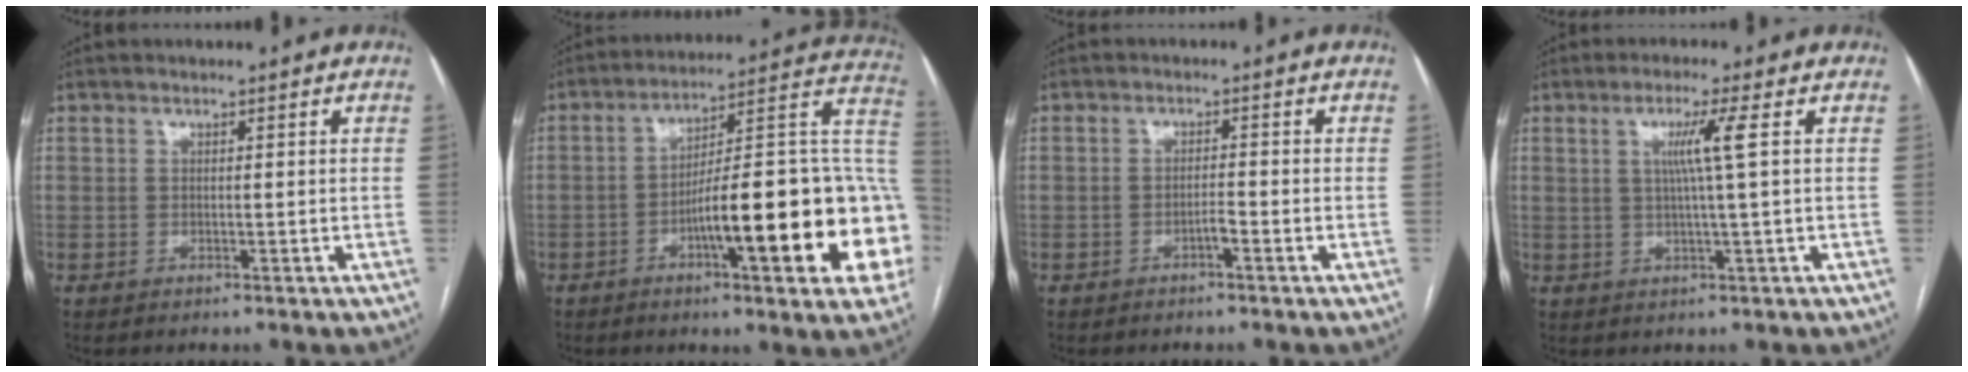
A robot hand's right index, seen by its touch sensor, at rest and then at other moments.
{"total": 23.6, "force": [-6.1, 3.2, 22.6], "torque": [-0.240, 0.023, -0.084]}
{"total": 1.5, "force": [-1.1, 0.1, 1.1], "torque": [-0.018, 0.002, -0.019]}
{"total": 4.7, "force": [1.1, -1.2, 4.4], "torque": [-0.087, -0.001, 0.022]}